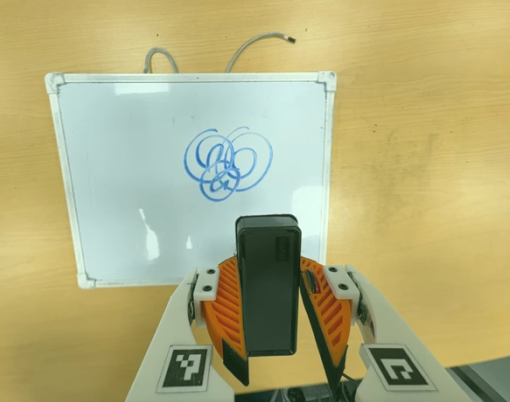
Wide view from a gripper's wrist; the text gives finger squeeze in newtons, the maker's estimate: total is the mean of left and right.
{"total": 4.8, "left": 4.9, "right": 4.8}